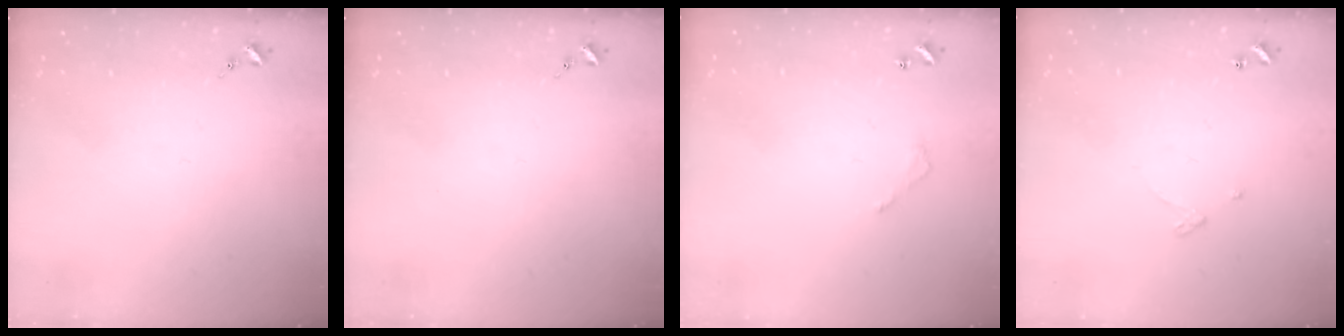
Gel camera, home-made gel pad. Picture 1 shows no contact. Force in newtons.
{"total": 0.0}
{"total": 3.1, "press": 3.0, "slide": 0.3}
{"total": 2.6, "press": 2.6, "slide": 0.2}